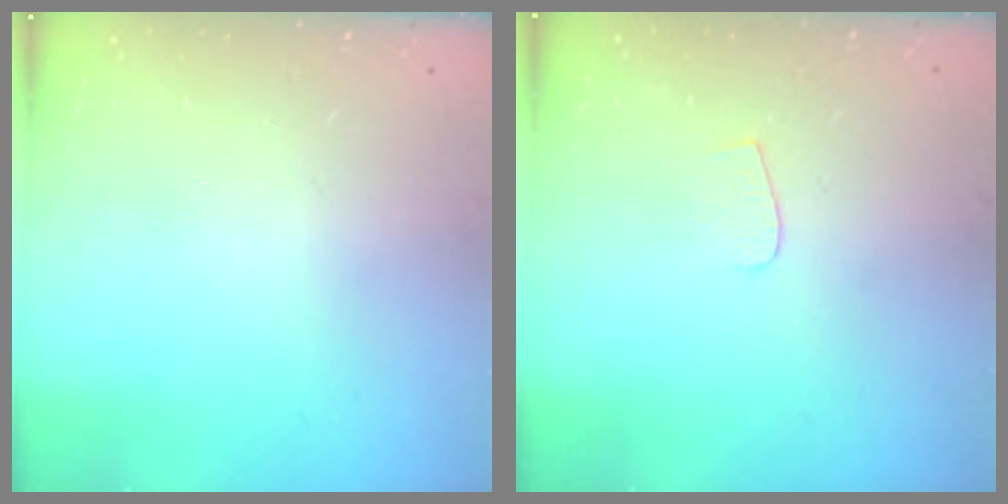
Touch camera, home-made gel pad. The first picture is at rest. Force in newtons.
{"total": 3.7, "press": 3.7, "slide": 0.3}